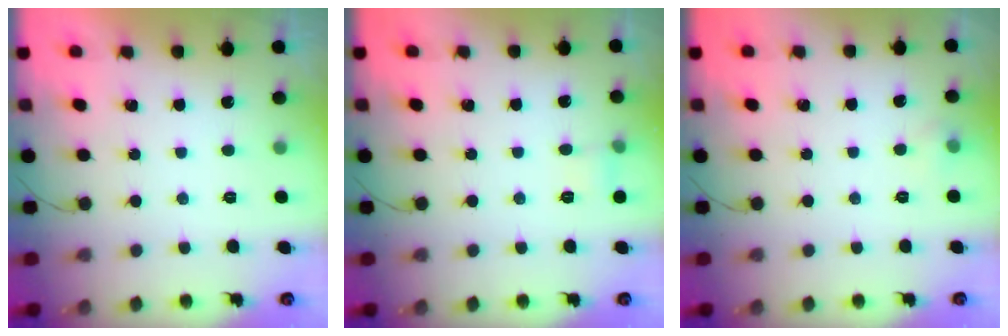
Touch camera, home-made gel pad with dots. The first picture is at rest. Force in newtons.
{"total": 4.5, "press": 4.3, "slide": 1.2}
{"total": 5.8, "press": 3.2, "slide": 4.9}